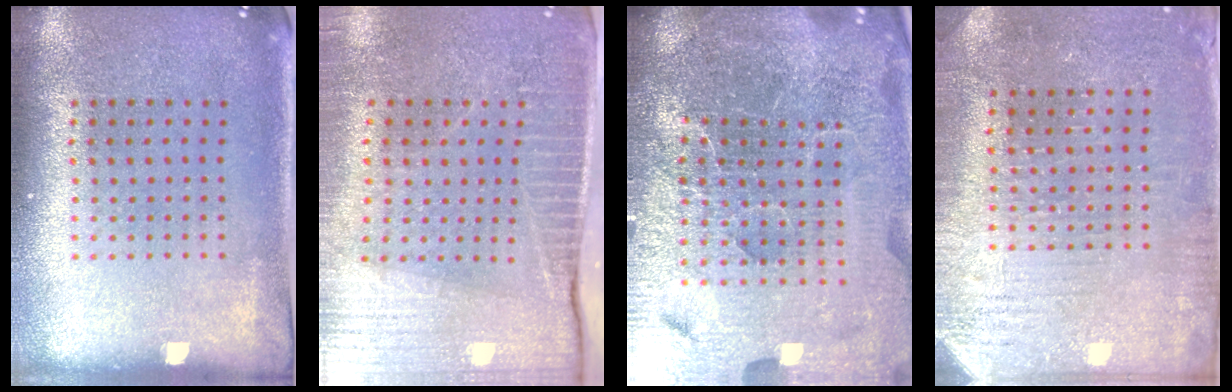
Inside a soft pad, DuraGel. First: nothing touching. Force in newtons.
{"total": 3.6, "press": 3.3, "slide": 1.5}
{"total": 7.2, "press": 6.2, "slide": 3.7}
{"total": 3.0, "press": 2.8, "slide": 0.8}